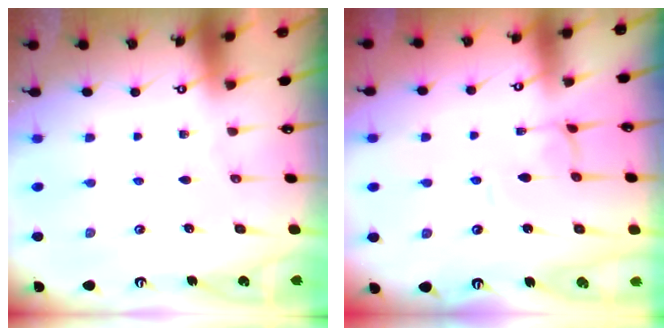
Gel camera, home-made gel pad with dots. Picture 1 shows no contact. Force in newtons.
{"total": 2.2, "press": 2.2, "slide": 0.2}